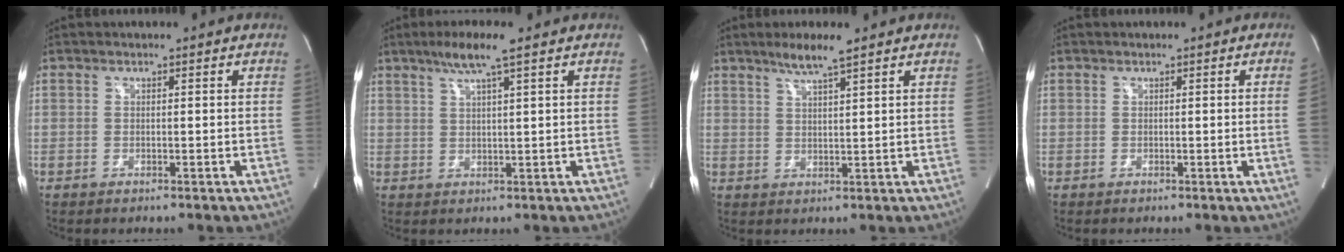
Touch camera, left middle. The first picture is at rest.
{"total": 5.4, "force": [3.5, -0.4, 4.2], "torque": [-0.085, 0.005, 0.066]}
{"total": 4.8, "force": [3.5, -0.2, 3.2], "torque": [-0.067, 0.000, 0.067]}
{"total": 0.0}